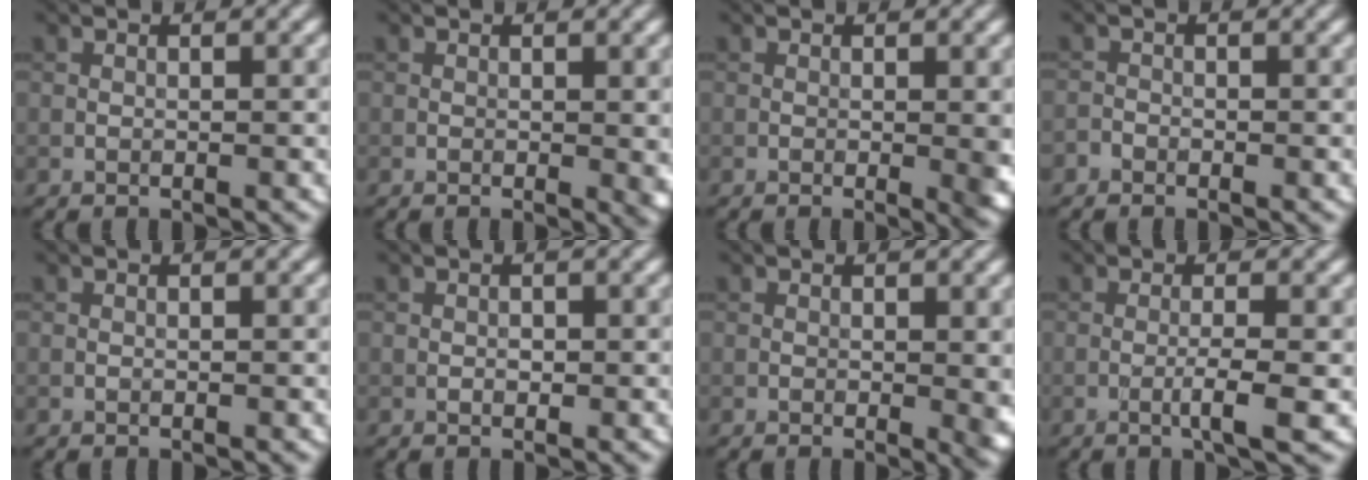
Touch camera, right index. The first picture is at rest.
{"total": 1.4, "force": [0.3, 0.6, 1.3], "torque": [-0.013, -0.003, 0.007]}
{"total": 2.0, "force": [0.1, 0.4, 2.0], "torque": [-0.025, -0.006, 0.006]}
{"total": 0.8, "force": [-0.7, 0.4, -0.2], "torque": [0.004, 0.002, -0.014]}
{"total": 0.0}
{"total": 0.7, "force": [0.1, 0.6, 0.3], "torque": [-0.006, -0.001, 0.003]}
{"total": 2.1, "force": [0.3, 0.8, 1.9], "torque": [-0.021, -0.004, 0.008]}
{"total": 2.3, "force": [-0.6, 0.2, 2.2], "torque": [-0.039, 0.000, -0.015]}